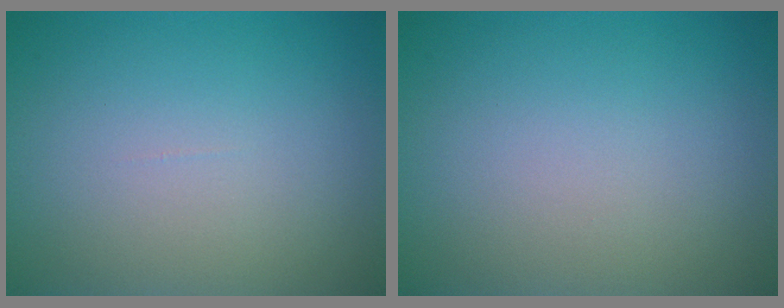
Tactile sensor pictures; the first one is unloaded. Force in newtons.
{"total": 0.0}